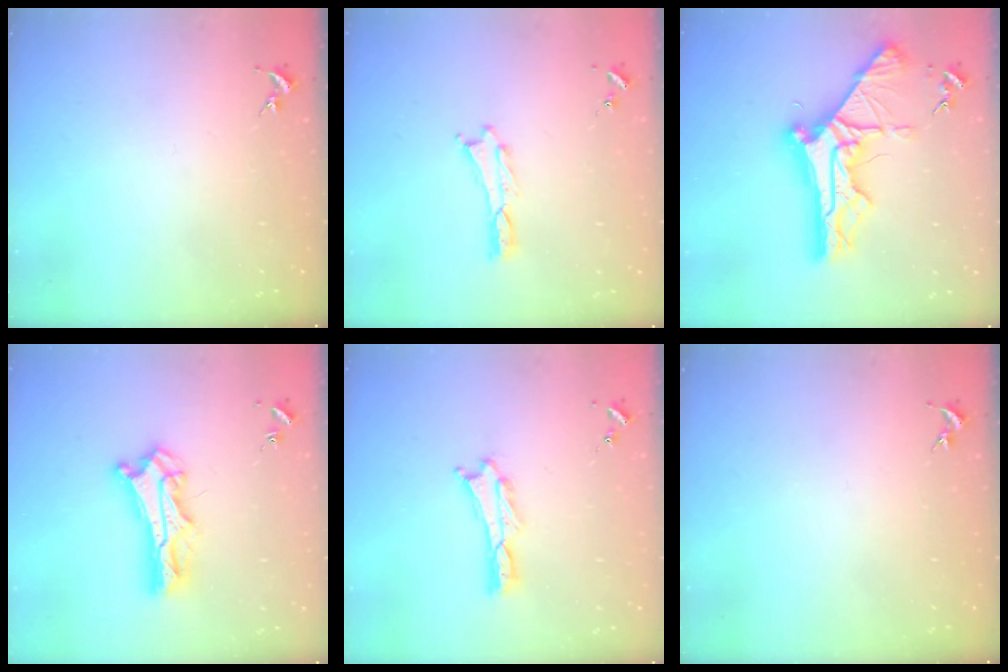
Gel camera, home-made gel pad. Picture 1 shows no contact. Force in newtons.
{"total": 0.0}
{"total": 10.3, "press": 10.3, "slide": 1.1}
{"total": 8.4, "press": 8.3, "slide": 0.7}
{"total": 0.6, "press": 0.6, "slide": 0.2}
{"total": 0.0}